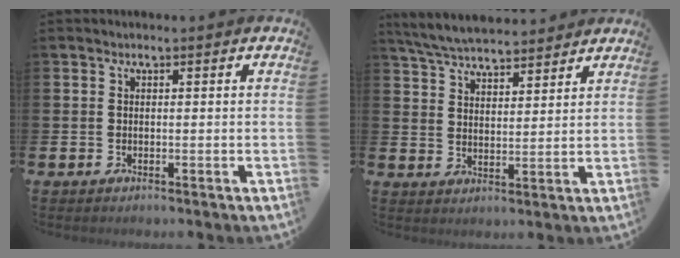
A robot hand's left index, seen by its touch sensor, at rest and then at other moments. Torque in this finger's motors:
{"motor_torque": [1.04, -1.10, 0.25, 0.09]}